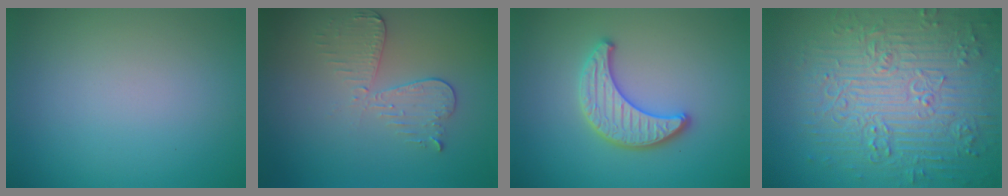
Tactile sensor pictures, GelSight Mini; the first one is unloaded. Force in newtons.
{"total": 3.0, "press": 2.7, "slide": 1.3}
{"total": 3.5, "press": 3.4, "slide": 0.7}
{"total": 9.3, "press": 6.9, "slide": 6.2}